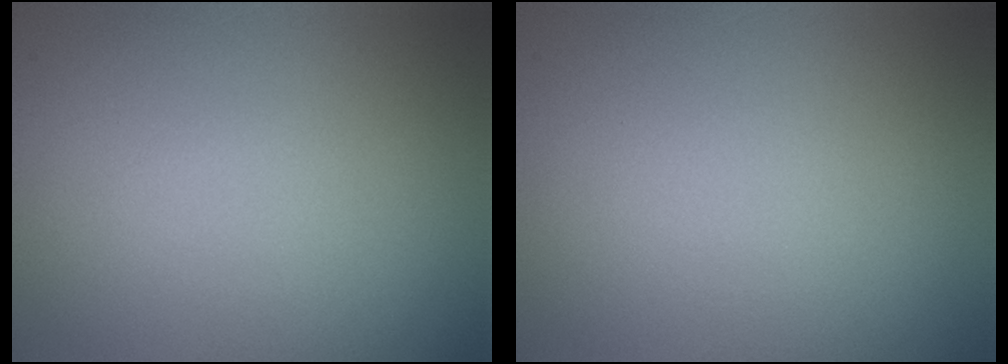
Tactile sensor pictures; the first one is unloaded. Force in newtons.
{"total": 0.0}